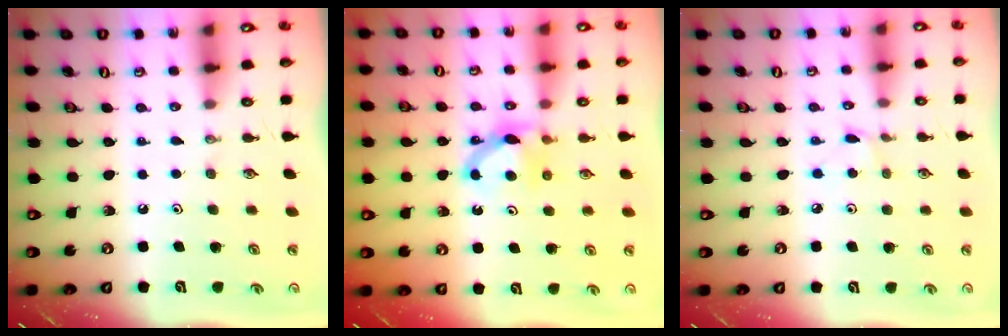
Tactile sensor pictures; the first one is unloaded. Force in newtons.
{"total": 8.1, "press": 8.1, "slide": 0.1}
{"total": 2.4, "press": 2.4, "slide": 0.3}